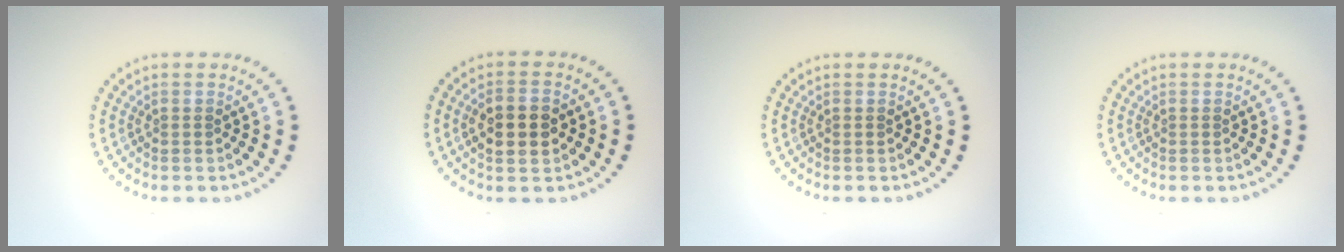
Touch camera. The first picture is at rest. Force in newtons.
{"total": 3.4, "press": 3.4, "slide": 0.3}
{"total": 0.0}
{"total": 0.0}